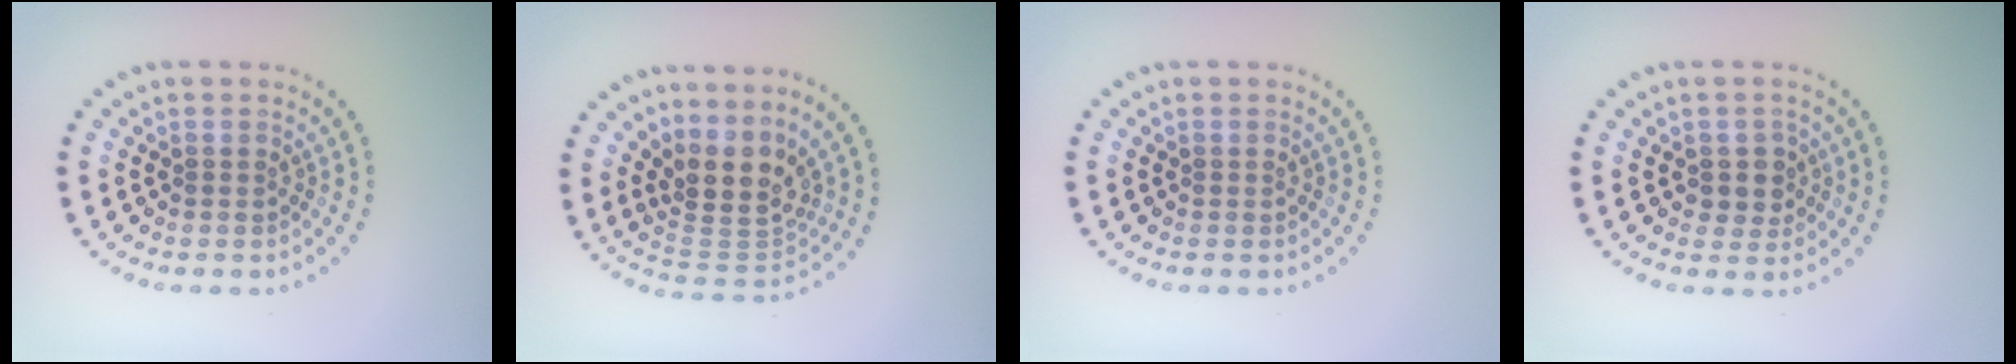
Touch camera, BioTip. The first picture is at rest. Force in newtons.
{"total": 4.1, "press": 3.1, "slide": 2.8}
{"total": 0.0}
{"total": 2.0, "press": 1.7, "slide": 0.9}